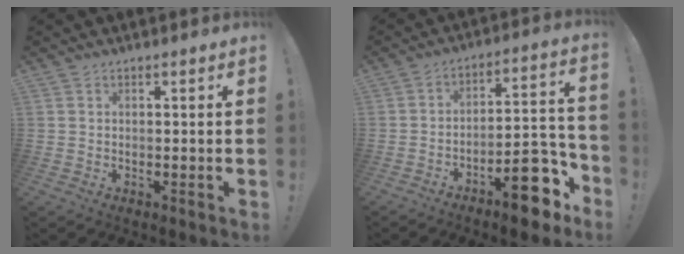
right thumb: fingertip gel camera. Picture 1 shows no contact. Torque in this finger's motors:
{"motor_torque": [2.32, 0.97, 0.96, -1.02, 0.36]}